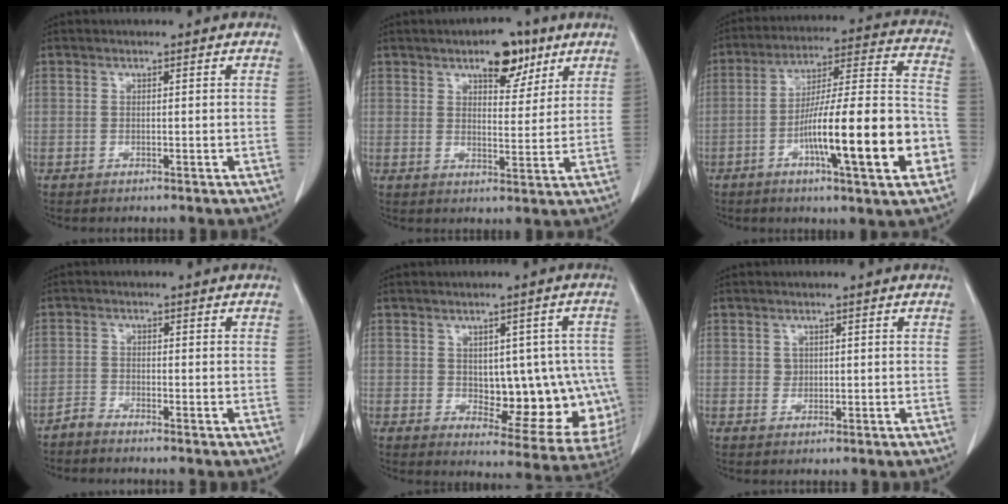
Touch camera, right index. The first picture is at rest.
{"total": 8.1, "force": [5.1, 3.5, 5.2], "torque": [-0.077, 0.005, 0.079]}
{"total": 20.9, "force": [-6.8, 2.6, 19.6], "torque": [-0.279, 0.011, -0.102]}
{"total": 2.1, "force": [-1.9, 0.4, 0.6], "torque": [-0.014, 0.001, -0.040]}
{"total": 16.9, "force": [-1.5, 8.7, 14.4], "torque": [-0.151, 0.023, 0.009]}
{"total": 1.6, "force": [0.3, 1.4, 0.6], "torque": [-0.010, 0.004, 0.010]}